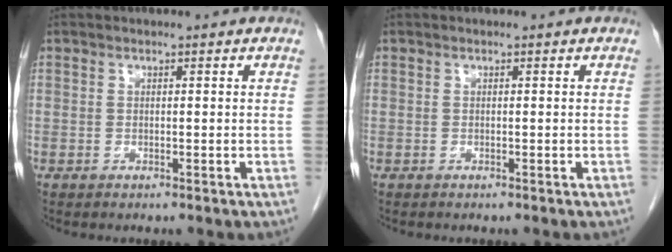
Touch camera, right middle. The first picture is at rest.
{"total": 0.0}